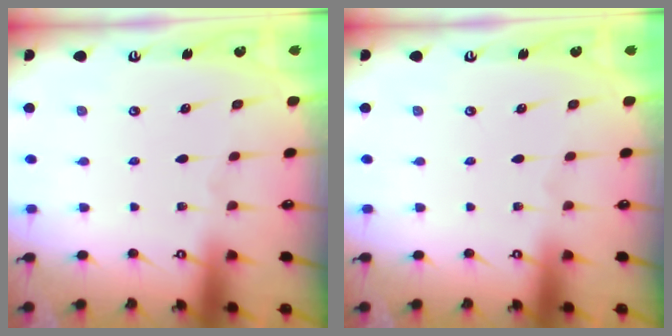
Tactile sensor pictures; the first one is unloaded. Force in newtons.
{"total": 0.0}